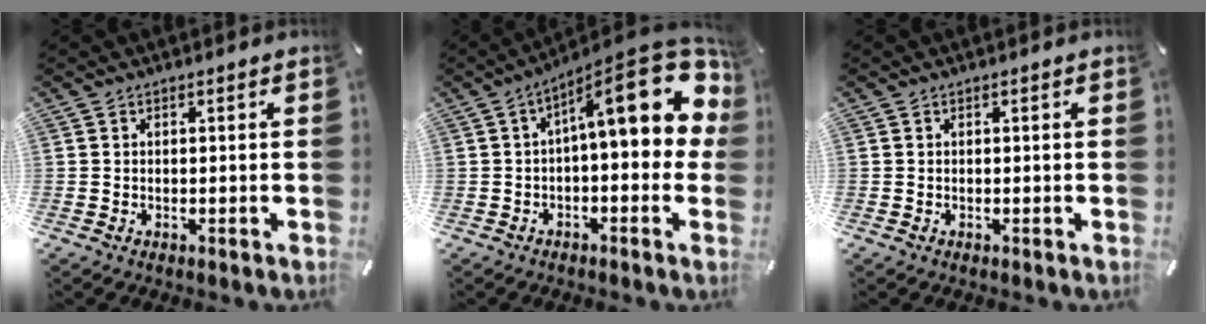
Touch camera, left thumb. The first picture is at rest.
{"total": 18.7, "force": [6.3, 6.8, 16.2], "torque": [-0.222, -0.050, 0.099]}
{"total": 0.0}